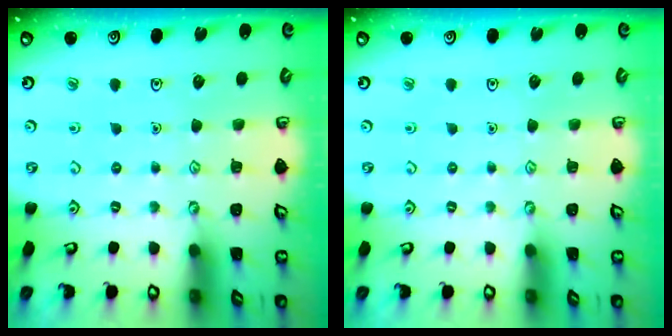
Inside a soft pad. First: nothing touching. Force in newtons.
{"total": 0.0}